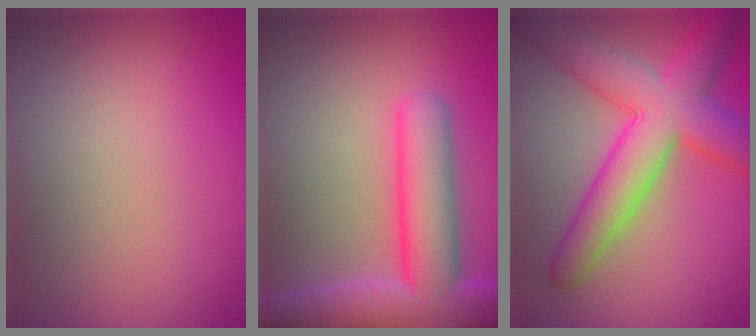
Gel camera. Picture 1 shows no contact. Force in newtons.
{"total": 8.3, "press": 8.3, "slide": 0.7}
{"total": 8.2, "press": 8.2, "slide": 0.2}